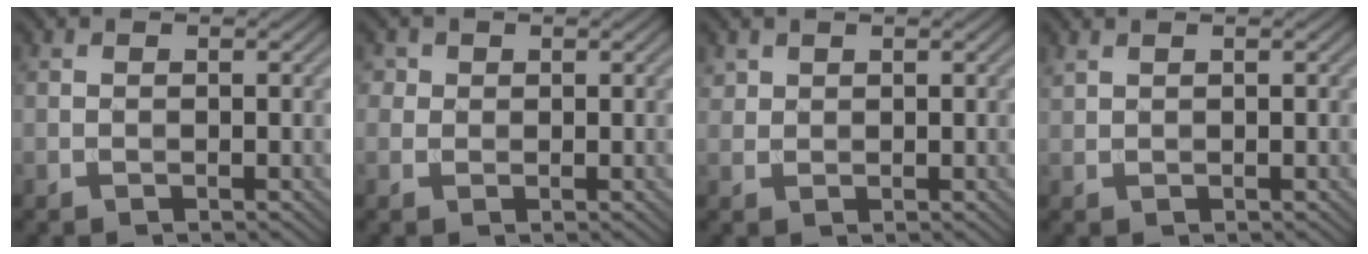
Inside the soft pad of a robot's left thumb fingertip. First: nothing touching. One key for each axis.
{"total": 1.7, "fx": 0.7, "fy": 1.5, "fz": 0.4, "tx": -0.009, "ty": -0.004, "tz": 0.010}
{"total": 1.3, "fx": 1.0, "fy": 0.8, "fz": 0.2, "tx": -0.008, "ty": 0.003, "tz": 0.026}
{"total": 0.9, "fx": 0.8, "fy": 0.0, "fz": 0.4, "tx": -0.015, "ty": 0.005, "tz": 0.019}